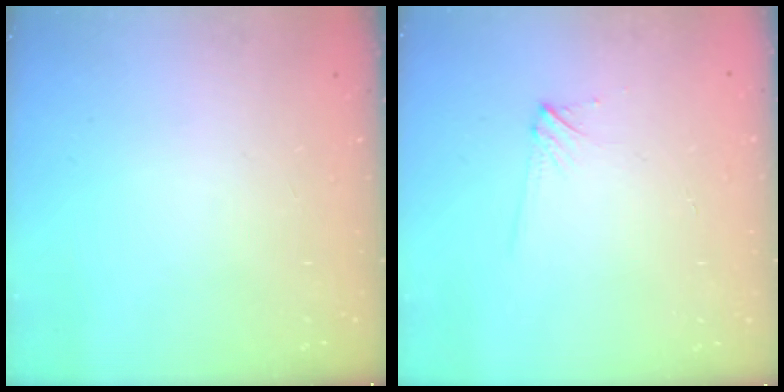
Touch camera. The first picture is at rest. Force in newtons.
{"total": 4.5, "press": 4.5, "slide": 0.4}